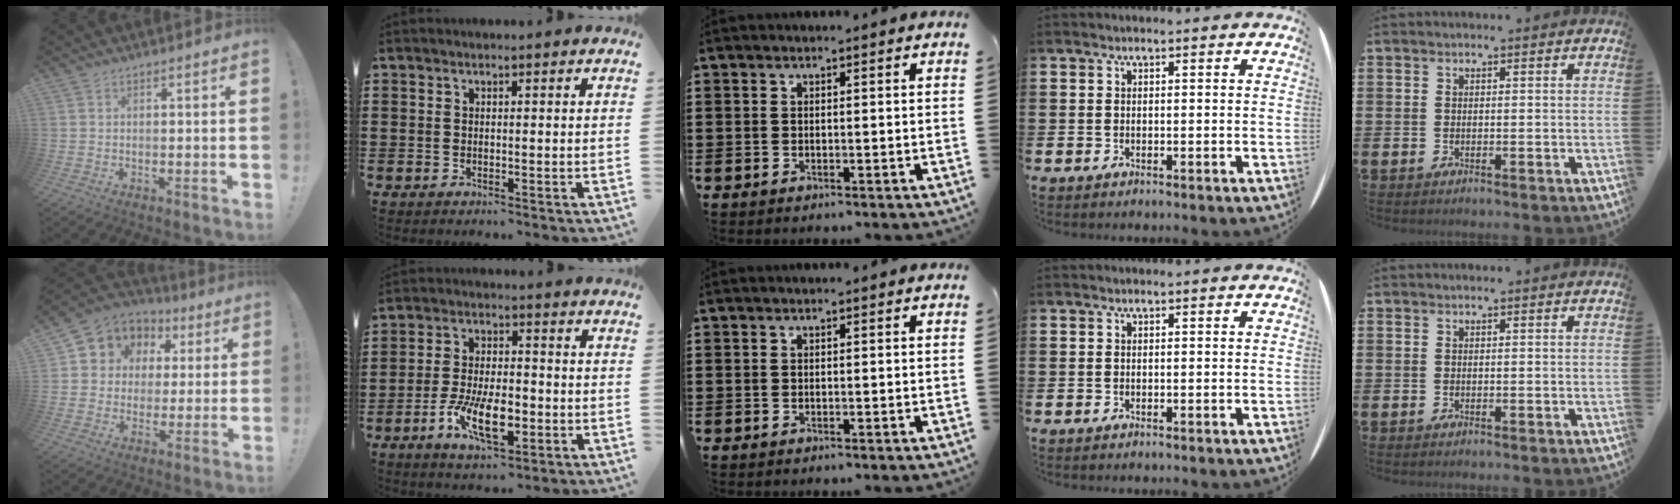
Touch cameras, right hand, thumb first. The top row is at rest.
{"thumb": {"total": 7.6, "force": [1.4, 7.3, 1.9], "torque": [-0.024, -0.017, 0.034]}, "index": {"total": 9.5, "force": [-3.6, 3.8, 7.9], "torque": [-0.167, -0.009, -0.065]}}